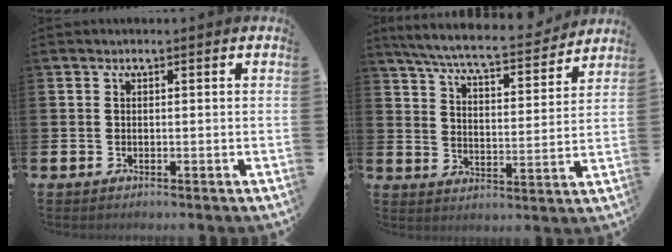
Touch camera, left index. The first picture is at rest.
{"total": 7.3, "force": [6.8, 0.7, 2.6], "torque": [-0.078, -0.050, 0.115]}